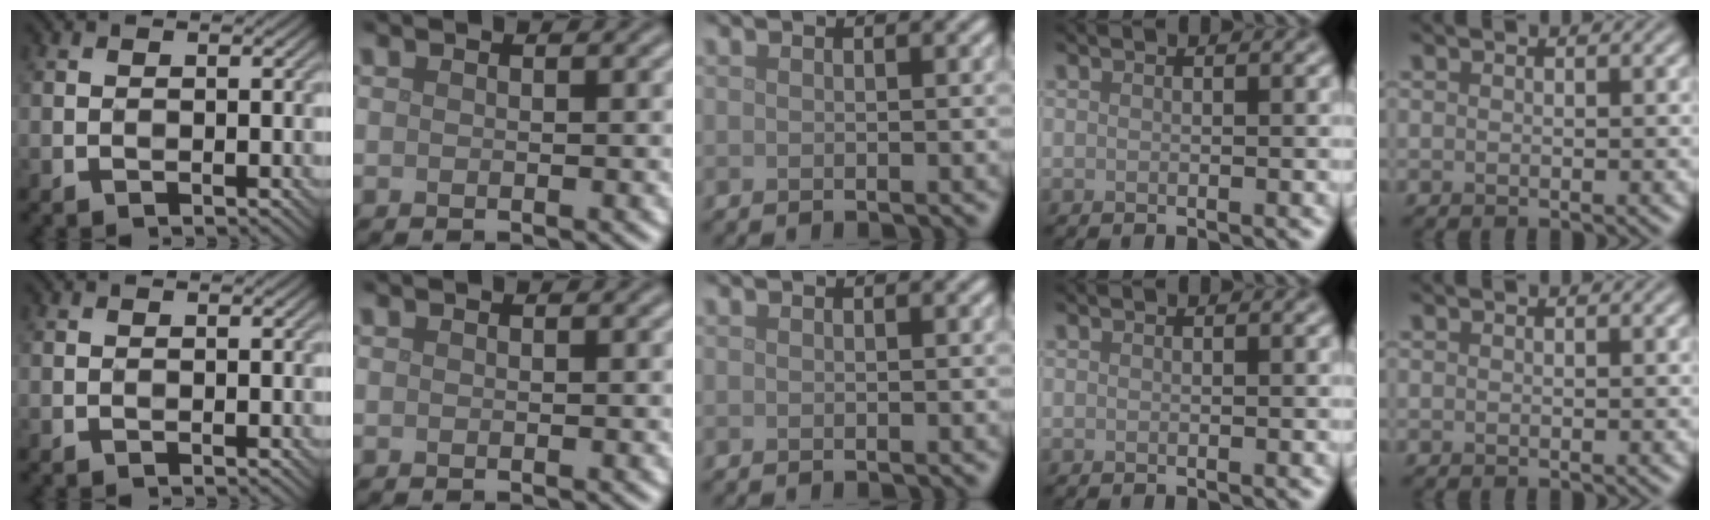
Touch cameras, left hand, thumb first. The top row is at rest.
{}